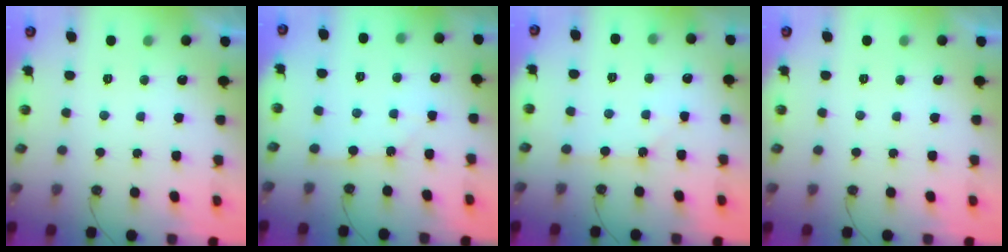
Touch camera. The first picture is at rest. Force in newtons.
{"total": 2.1, "press": 2.1, "slide": 0.2}
{"total": 1.7, "press": 1.7, "slide": 0.3}
{"total": 0.0}